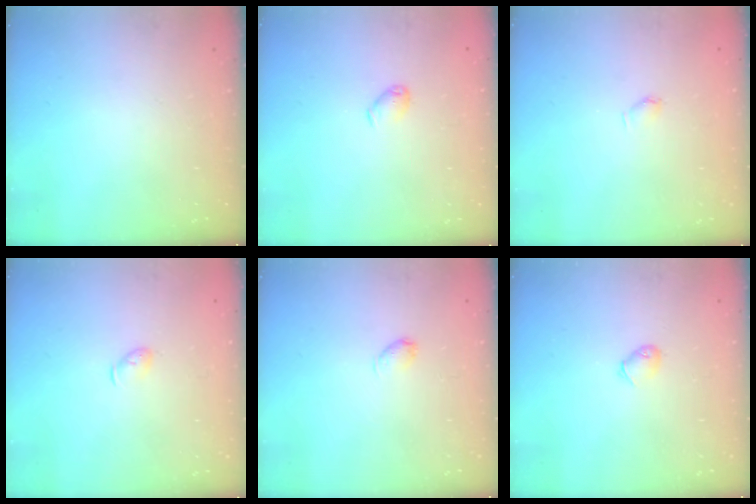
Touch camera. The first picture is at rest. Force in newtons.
{"total": 3.1, "press": 3.1, "slide": 0.5}
{"total": 3.5, "press": 3.4, "slide": 0.7}
{"total": 3.7, "press": 3.6, "slide": 0.7}
{"total": 3.2, "press": 3.1, "slide": 0.6}
{"total": 3.1, "press": 3.1, "slide": 0.7}